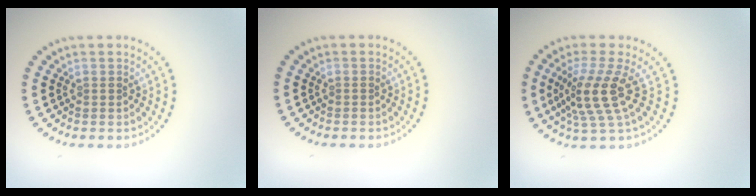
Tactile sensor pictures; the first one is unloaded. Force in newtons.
{"total": 0.0}
{"total": 4.3, "press": 3.1, "slide": 3.0}